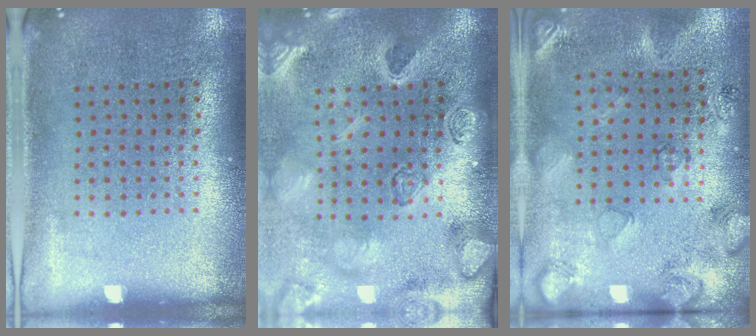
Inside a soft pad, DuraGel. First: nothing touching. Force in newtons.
{"total": 3.9, "press": 3.2, "slide": 2.3}
{"total": 2.6, "press": 1.8, "slide": 1.9}